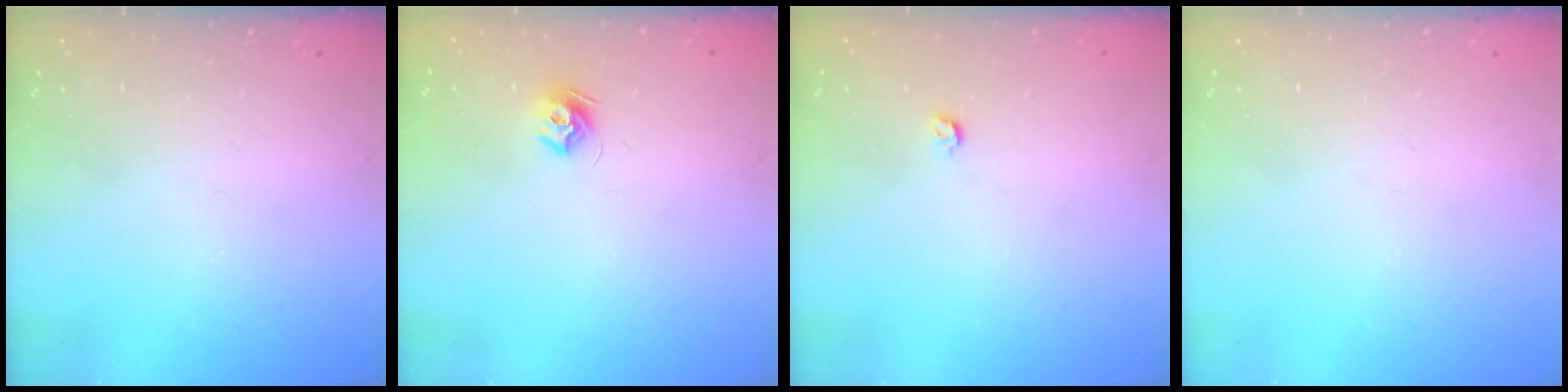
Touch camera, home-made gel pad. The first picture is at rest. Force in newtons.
{"total": 7.6, "press": 7.6, "slide": 0.2}
{"total": 3.2, "press": 3.2, "slide": 0.6}
{"total": 0.0}